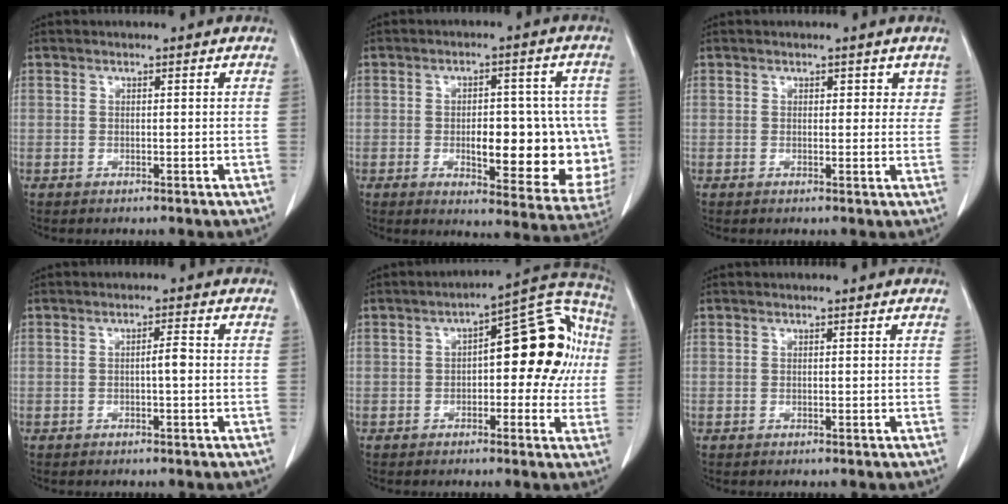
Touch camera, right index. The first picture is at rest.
{"total": 15.9, "force": [-1.8, 6.2, 14.5], "torque": [-0.134, 0.015, 0.000]}
{"total": 2.4, "force": [1.2, 1.6, 1.3], "torque": [-0.001, 0.000, 0.012]}
{"total": 1.6, "force": [-0.2, 0.1, 1.6], "torque": [-0.021, 0.004, -0.002]}
{"total": 14.8, "force": [1.1, 6.1, 13.5], "torque": [-0.168, 0.054, 0.015]}
{"total": 0.0}